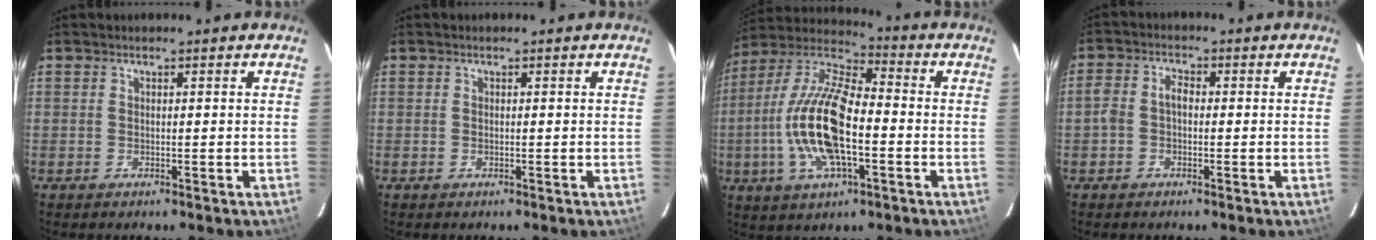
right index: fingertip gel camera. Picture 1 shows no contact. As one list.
[{"total": 0.0}, {"total": 17.8, "force": [-3.7, 6.8, 16.0], "torque": [-0.326, -0.001, -0.079]}, {"total": 3.1, "force": [-0.9, 2.1, 2.1], "torque": [-0.044, 0.013, -0.020]}]